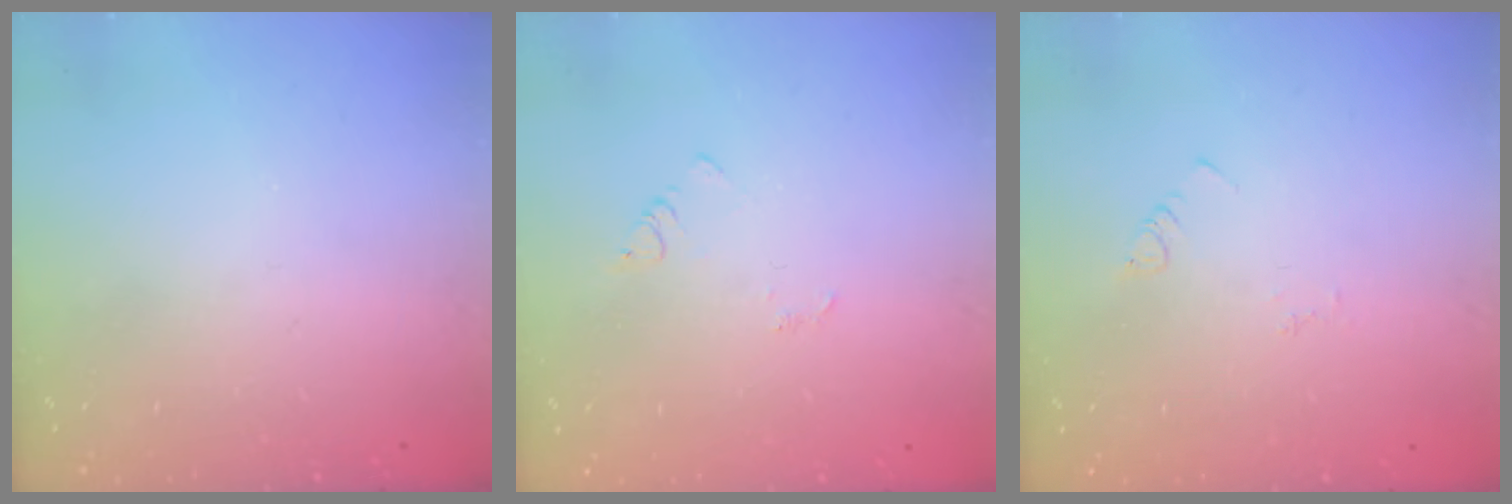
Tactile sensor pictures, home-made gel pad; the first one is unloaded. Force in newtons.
{"total": 2.9, "press": 2.9, "slide": 0.3}
{"total": 2.5, "press": 2.5, "slide": 0.4}